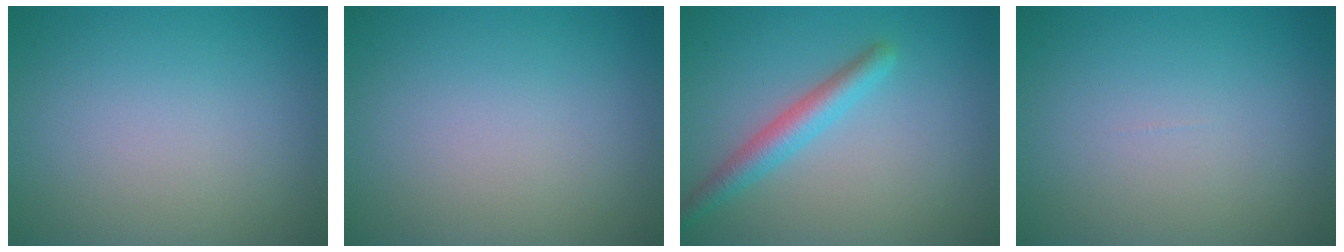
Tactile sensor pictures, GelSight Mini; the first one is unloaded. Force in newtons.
{"total": 0.0}
{"total": 2.9, "press": 2.9, "slide": 0.2}
{"total": 0.0}